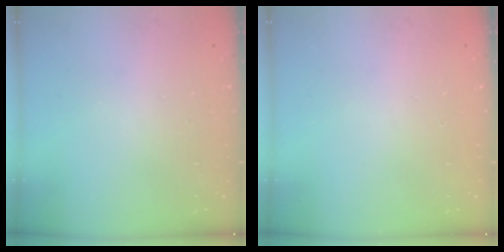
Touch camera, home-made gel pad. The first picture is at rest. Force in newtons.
{"total": 0.0}